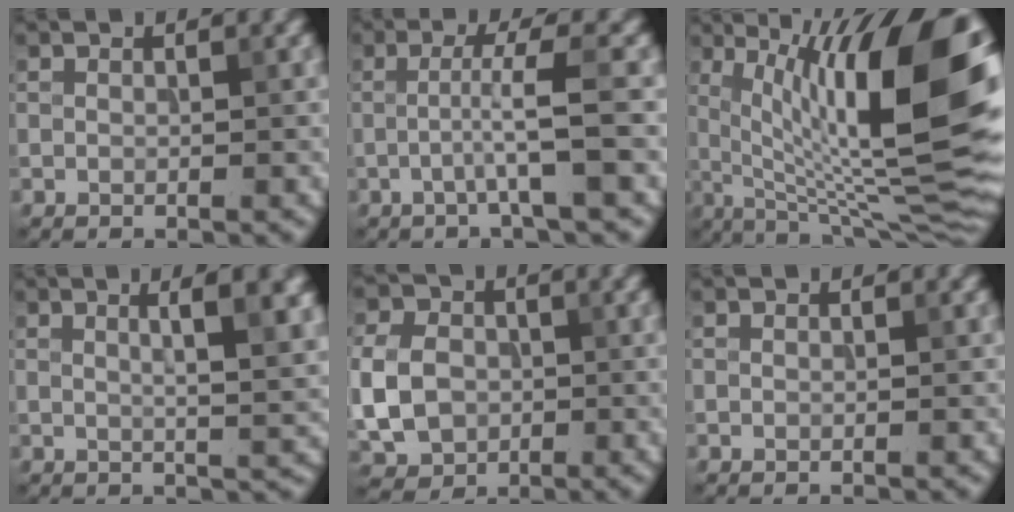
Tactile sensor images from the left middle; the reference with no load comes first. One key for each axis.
{"total": 3.6, "fx": -0.7, "fy": 0.2, "fz": 3.5, "tx": -0.061, "ty": 0.009, "tz": -0.021}
{"total": 16.8, "fx": 4.0, "fy": 5.1, "fz": 15.5, "tx": -0.221, "ty": 0.002, "tz": 0.063}
{"total": 6.2, "fx": 1.9, "fy": 1.9, "fz": 5.6, "tx": -0.050, "ty": 0.014, "tz": 0.018}
{"total": 6.2, "fx": -0.7, "fy": 5.0, "fz": 3.6, "tx": -0.090, "ty": 0.001, "tz": -0.023}
{"total": 0.0}